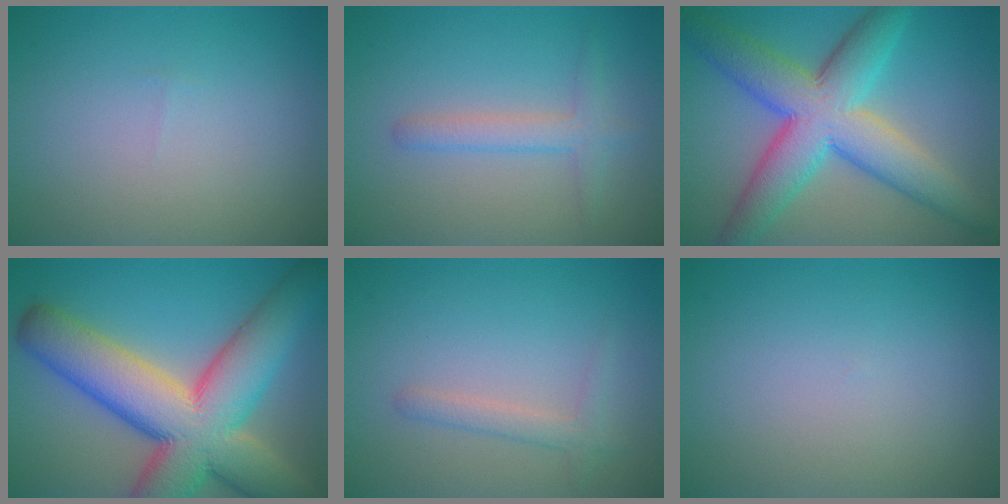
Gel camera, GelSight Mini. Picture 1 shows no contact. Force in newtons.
{"total": 2.3, "press": 2.3, "slide": 0.2}
{"total": 9.8, "press": 9.8, "slide": 0.2}
{"total": 14.6, "press": 14.6, "slide": 1.1}
{"total": 1.7, "press": 1.7, "slide": 0.1}
{"total": 0.0}